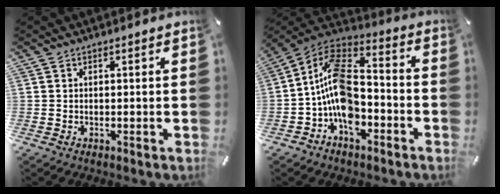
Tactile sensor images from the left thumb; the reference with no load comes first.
{"total": 13.8, "force": [-4.4, 9.1, 9.5], "torque": [-0.205, 0.020, -0.083]}